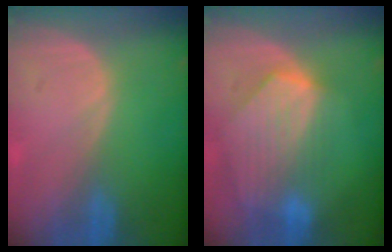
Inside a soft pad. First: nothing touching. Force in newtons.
{"total": 9.1, "press": 8.0, "slide": 4.2}